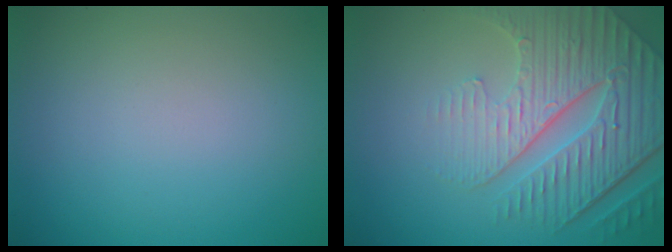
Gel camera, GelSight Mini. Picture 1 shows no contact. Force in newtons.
{"total": 7.4, "press": 5.6, "slide": 4.8}